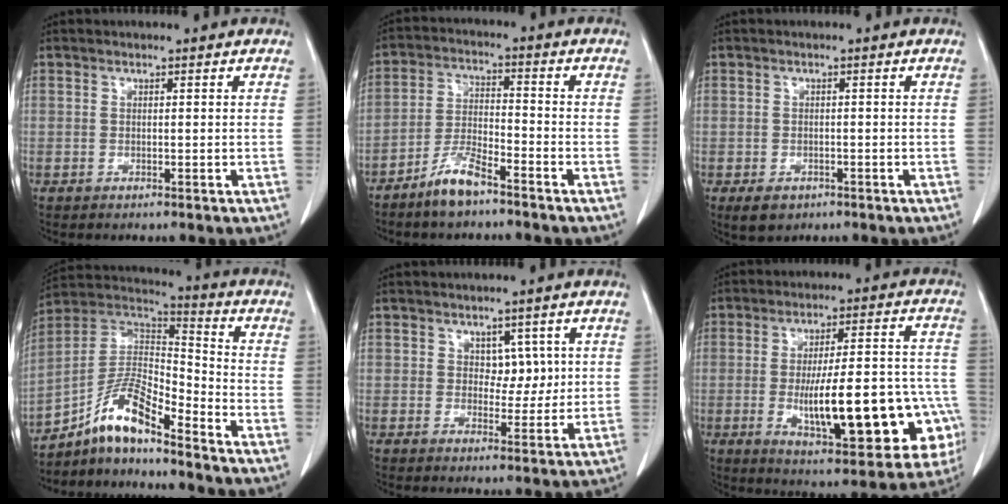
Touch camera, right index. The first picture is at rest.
{"total": 6.4, "force": [-5.0, 1.3, 3.9], "torque": [-0.080, -0.006, -0.098]}
{"total": 3.1, "force": [-1.7, 2.2, 1.3], "torque": [-0.021, -0.001, -0.017]}
{"total": 11.3, "force": [-8.2, 2.0, 7.4], "torque": [-0.146, 0.027, -0.150]}
{"total": 3.8, "force": [1.0, 2.6, 2.6], "torque": [-0.025, 0.002, 0.018]}
{"total": 22.7, "force": [-5.4, 5.6, 21.3], "torque": [-0.248, 0.021, -0.056]}